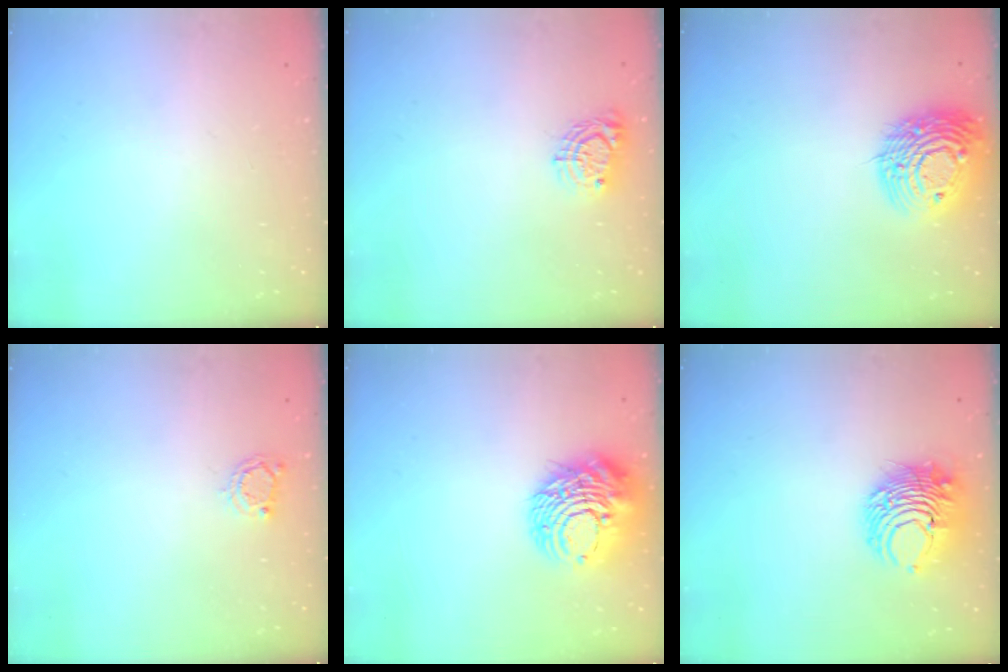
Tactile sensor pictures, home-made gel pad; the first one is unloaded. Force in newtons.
{"total": 8.1, "press": 8.1, "slide": 0.5}
{"total": 17.1, "press": 17.0, "slide": 1.6}
{"total": 3.0, "press": 3.0, "slide": 0.4}
{"total": 14.0, "press": 14.0, "slide": 1.3}
{"total": 9.2, "press": 9.2, "slide": 0.2}